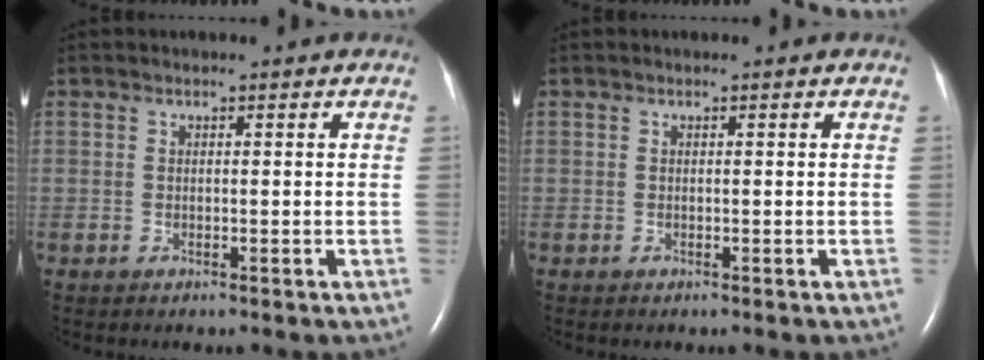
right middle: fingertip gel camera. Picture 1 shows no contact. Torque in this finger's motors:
{"motor_torque": [0.00, 0.00, -0.01, 0.00]}